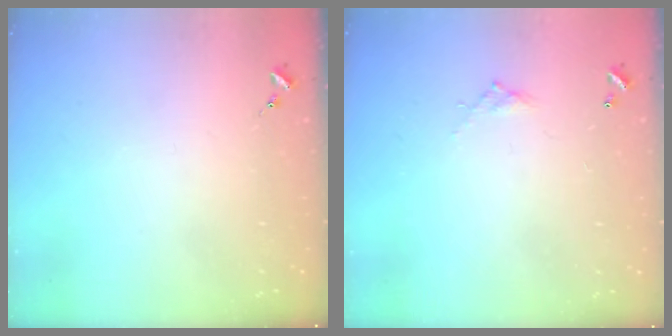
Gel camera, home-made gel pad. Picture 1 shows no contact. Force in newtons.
{"total": 4.9, "press": 4.9, "slide": 0.3}